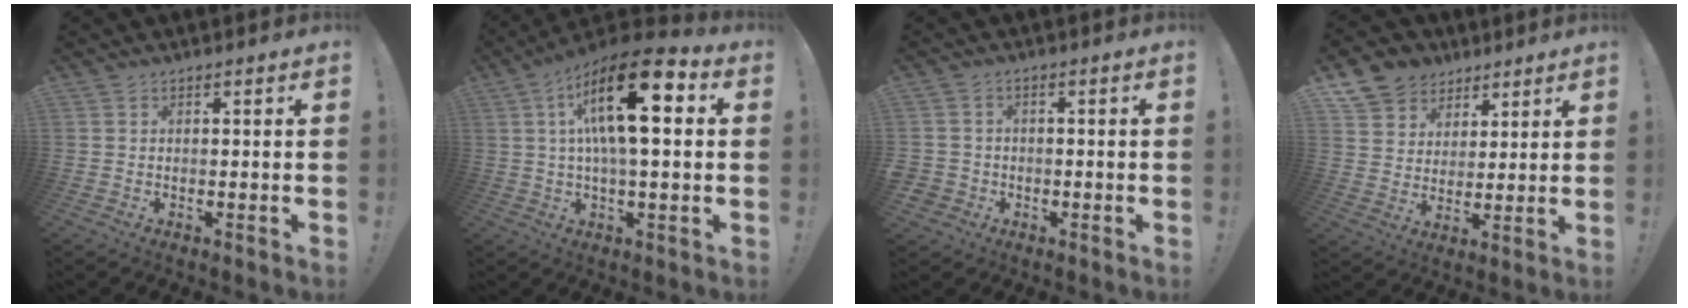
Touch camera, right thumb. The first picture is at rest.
{"total": 20.1, "force": [5.2, 6.5, 18.3], "torque": [-0.316, -0.014, 0.074]}
{"total": 2.9, "force": [-1.1, 2.6, 0.9], "torque": [-0.026, 0.006, -0.019]}
{"total": 9.8, "force": [5.9, 7.6, 1.7], "torque": [-0.030, -0.040, 0.121]}